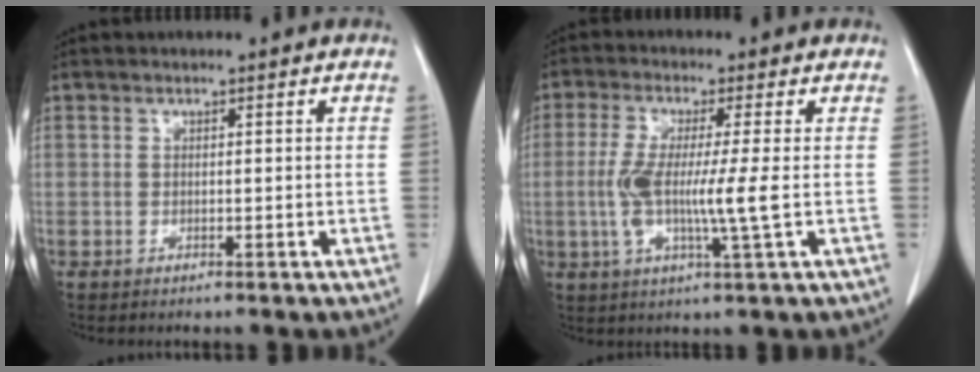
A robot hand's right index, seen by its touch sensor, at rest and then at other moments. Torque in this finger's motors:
{"motor_torque": [1.04, -0.36, 0.28, 0.19]}